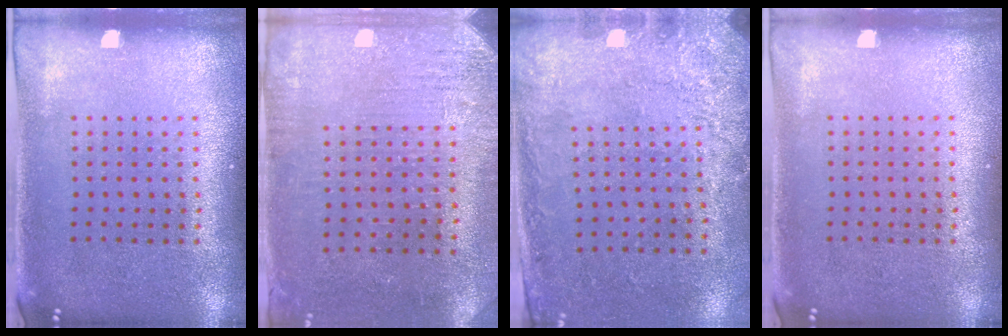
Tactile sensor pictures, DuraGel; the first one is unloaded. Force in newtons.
{"total": 3.1, "press": 2.6, "slide": 1.6}
{"total": 2.7, "press": 2.0, "slide": 1.9}
{"total": 0.0}